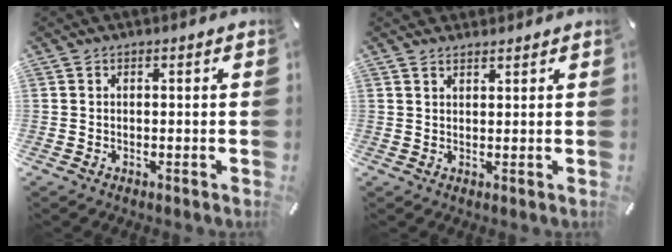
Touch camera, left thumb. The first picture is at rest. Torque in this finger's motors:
{"motor_torque": [2.82, 2.19, 1.69, -1.08, 0.67]}